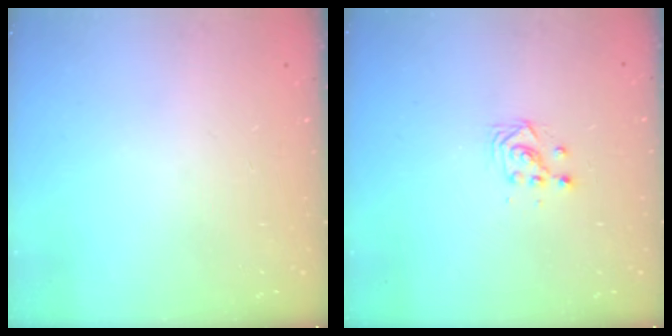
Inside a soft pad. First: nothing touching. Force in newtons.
{"total": 3.0, "press": 3.0, "slide": 0.2}